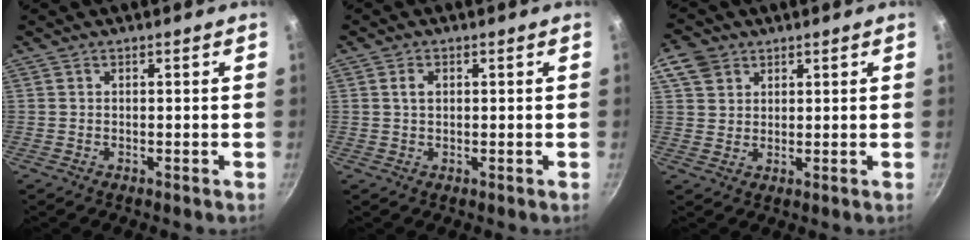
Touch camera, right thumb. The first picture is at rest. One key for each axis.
{"total": 1.9, "fx": 0.5, "fy": 1.3, "fz": 1.3, "tx": -0.023, "ty": 0.003, "tz": 0.012}
{"total": 5.8, "fx": 3.0, "fy": 4.5, "fz": 2.1, "tx": -0.021, "ty": -0.001, "tz": 0.053}